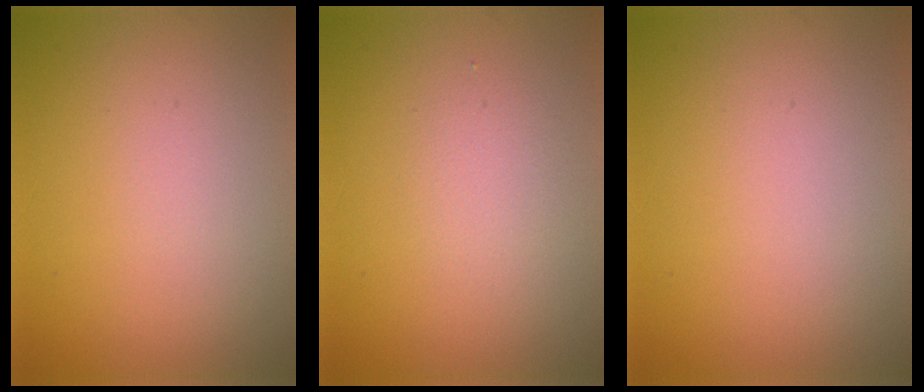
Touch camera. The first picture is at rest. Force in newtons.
{"total": 1.4, "press": 1.4, "slide": 0.1}
{"total": 0.0}